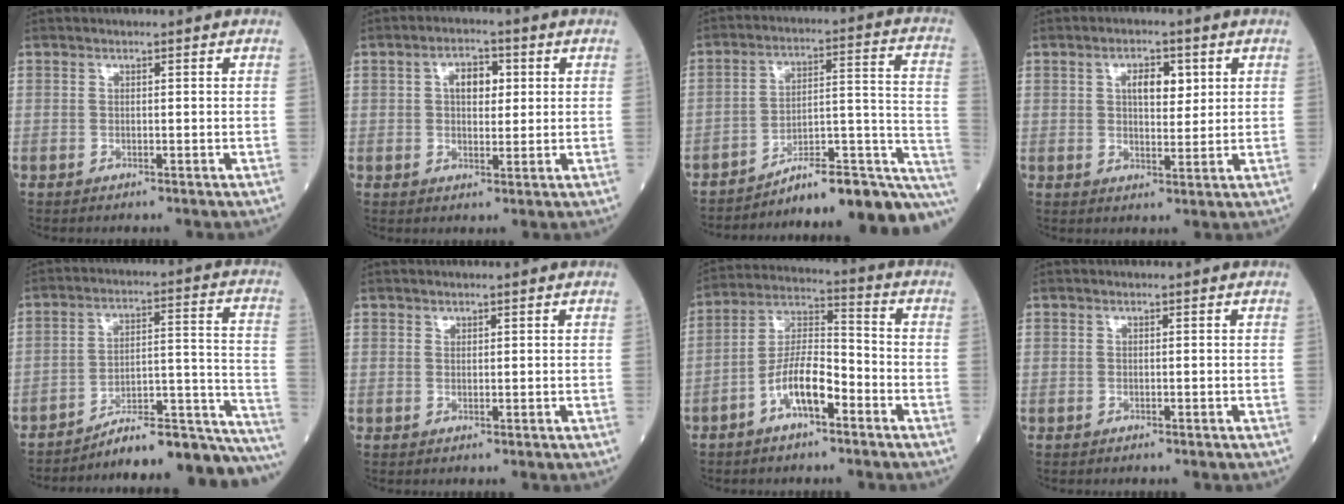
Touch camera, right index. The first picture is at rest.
{"total": 4.7, "force": [1.1, 2.6, 3.8], "torque": [-0.061, 0.012, 0.019]}
{"total": 18.4, "force": [-15.9, 1.5, 9.3], "torque": [-0.062, 0.053, -0.223]}
{"total": 4.8, "force": [1.7, 2.3, 3.9], "torque": [-0.062, 0.006, 0.026]}
{"total": 20.4, "force": [-19.5, 0.1, 5.8], "torque": [-0.020, 0.045, -0.269]}
{"total": 0.5, "force": [0.4, 0.3, 0.1], "torque": [0.001, -0.003, 0.004]}
{"total": 9.1, "force": [-4.4, 2.9, 7.5], "torque": [-0.148, 0.018, -0.082]}
{"total": 0.0}